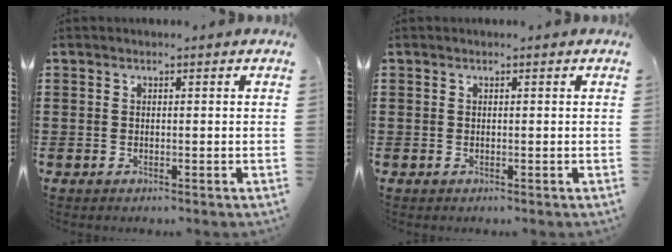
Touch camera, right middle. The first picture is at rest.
{"total": 0.0}